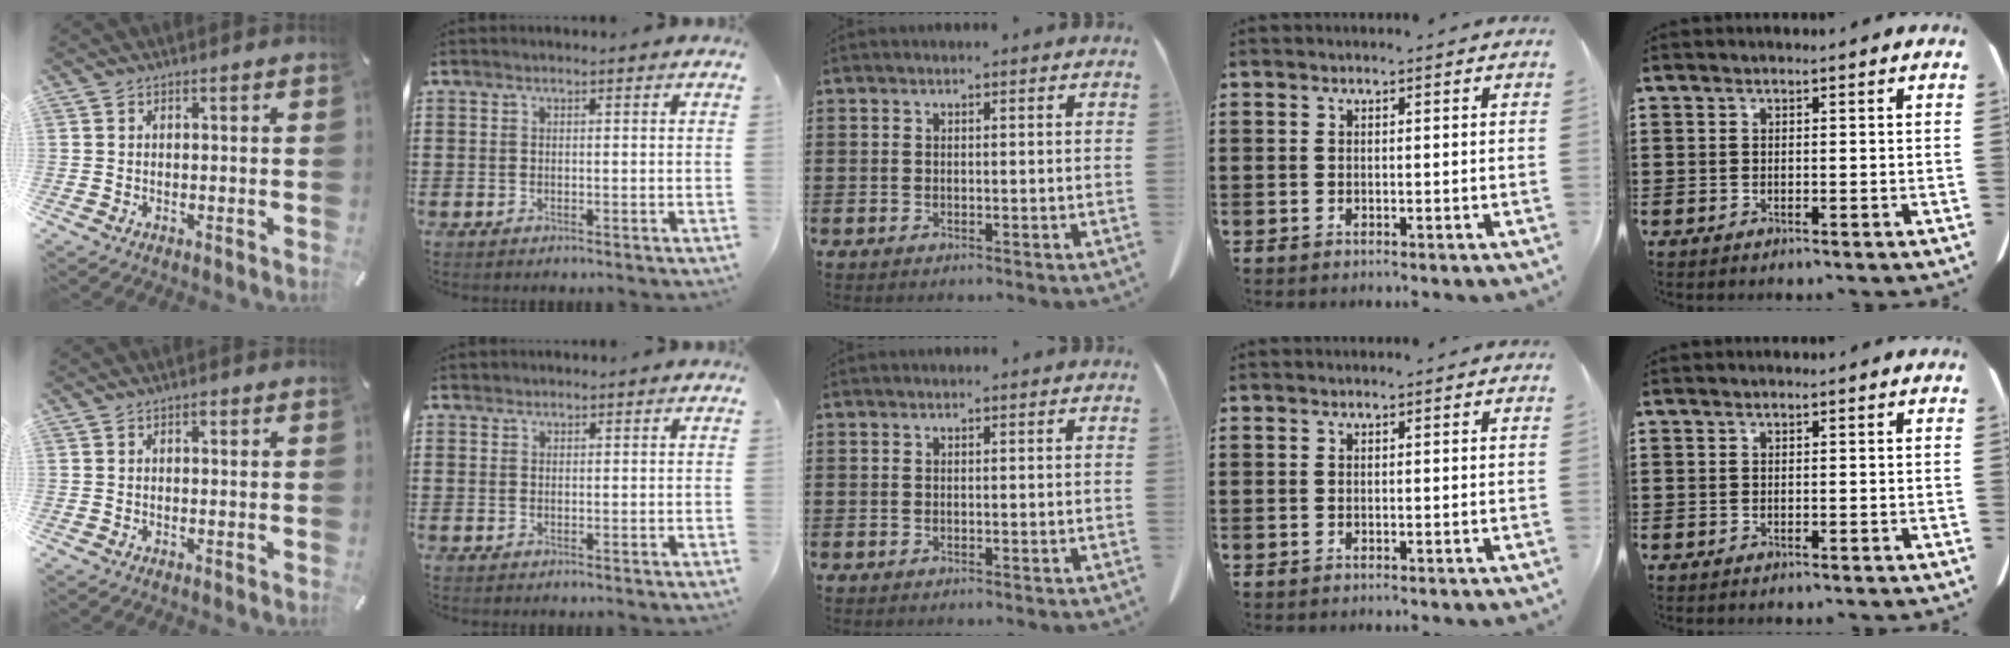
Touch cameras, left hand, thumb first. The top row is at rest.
{"thumb": {"total": 1.1, "force": [0.3, 0.7, 0.8], "torque": [-0.008, 0.002, 0.003]}, "index": {"total": 0.7, "force": [0.6, 0.3, 0.0], "torque": [-0.001, 0.001, 0.013]}}